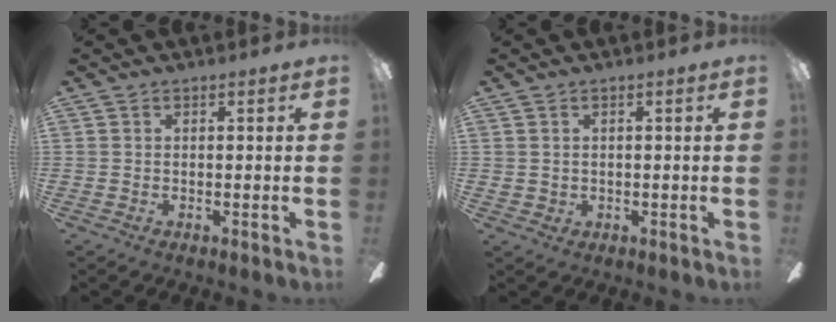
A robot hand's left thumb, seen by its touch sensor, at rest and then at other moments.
{"total": 1.6, "force": [0.7, 1.4, 0.5], "torque": [-0.012, 0.003, 0.011]}